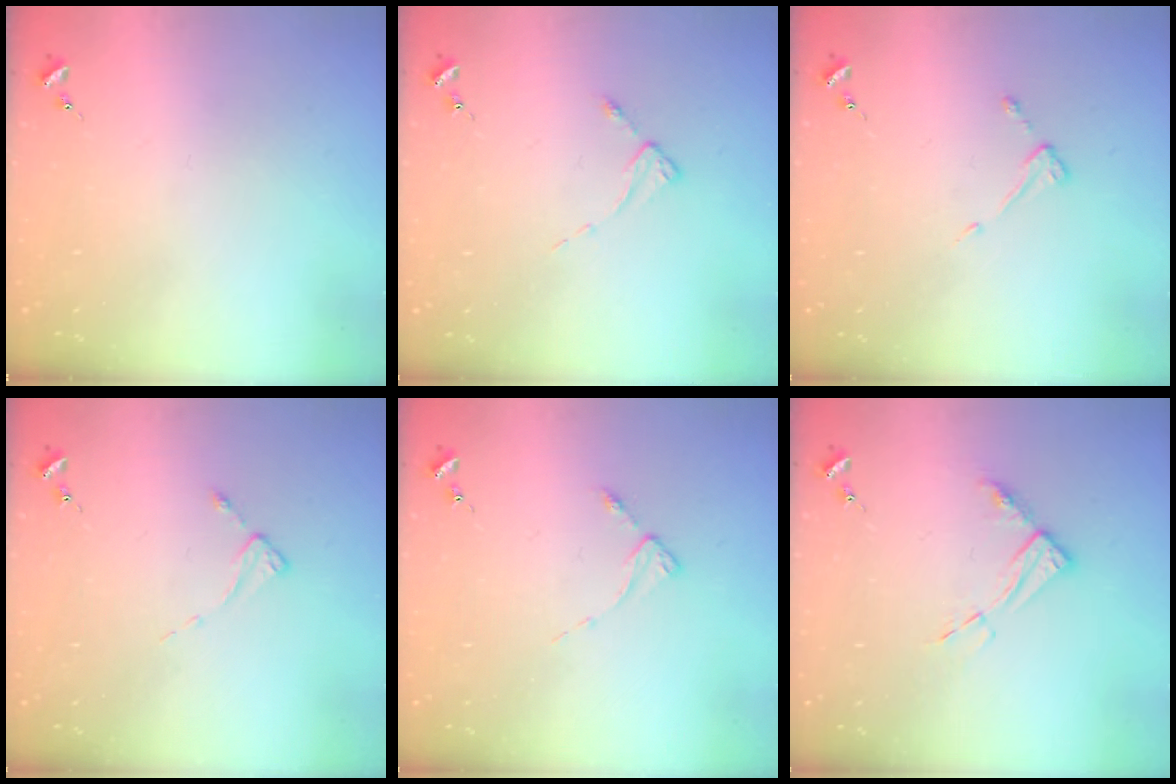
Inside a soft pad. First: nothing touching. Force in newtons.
{"total": 2.2, "press": 2.2, "slide": 0.4}
{"total": 3.8, "press": 3.8, "slide": 0.4}
{"total": 2.0, "press": 2.0, "slide": 0.3}
{"total": 2.9, "press": 2.8, "slide": 0.4}
{"total": 8.7, "press": 8.6, "slide": 0.9}